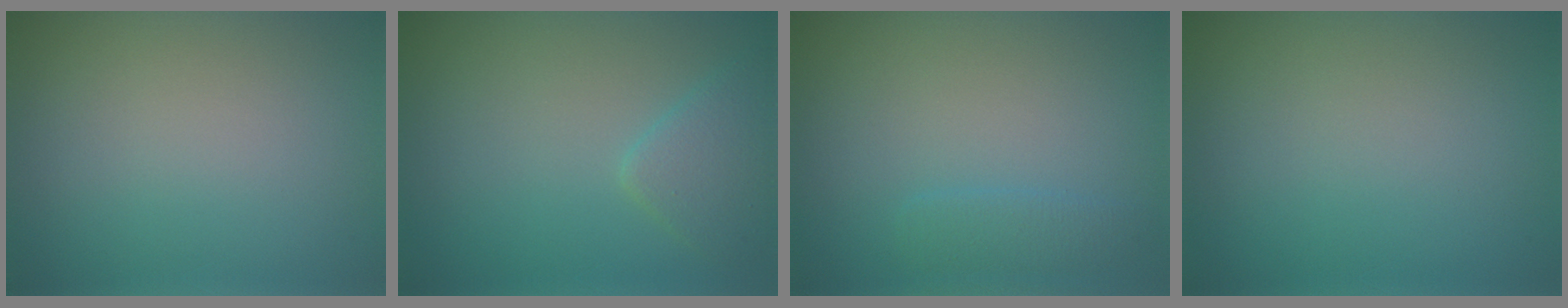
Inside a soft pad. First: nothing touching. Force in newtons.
{"total": 2.4, "press": 2.4, "slide": 0.1}
{"total": 1.4, "press": 1.4, "slide": 0.1}
{"total": 0.0}